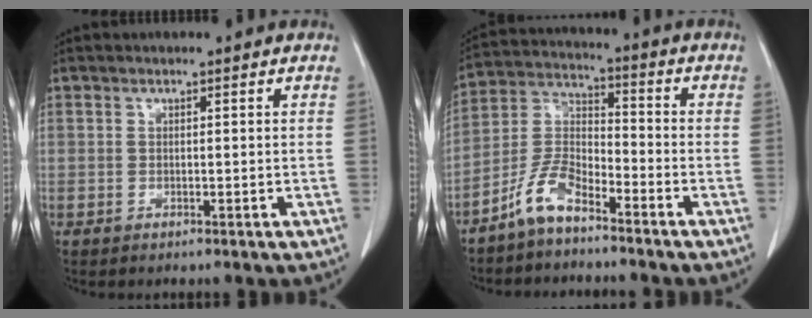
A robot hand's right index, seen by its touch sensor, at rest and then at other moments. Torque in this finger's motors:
{"motor_torque": [0.08, -0.22, 0.01, 0.00]}